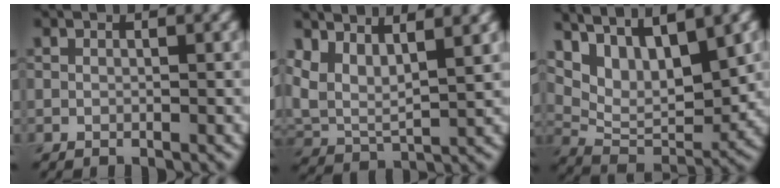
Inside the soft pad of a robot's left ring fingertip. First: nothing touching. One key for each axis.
{"total": 5.8, "fx": 3.0, "fy": 2.7, "fz": 4.1, "tx": -0.090, "ty": -0.004, "tz": 0.067}
{"total": 7.9, "fx": 4.6, "fy": 3.2, "fz": 5.6, "tx": -0.100, "ty": -0.003, "tz": 0.091}